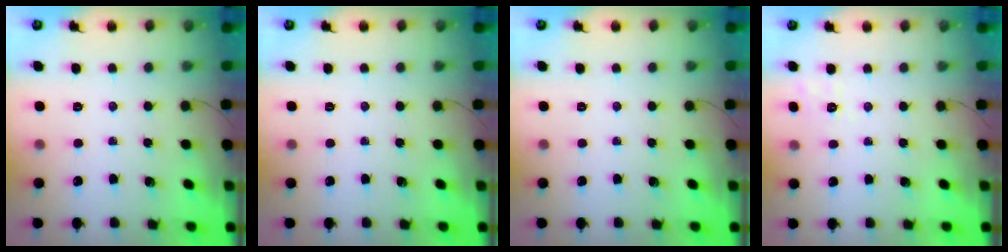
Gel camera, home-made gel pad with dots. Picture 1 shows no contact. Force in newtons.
{"total": 0.0}
{"total": 0.0}
{"total": 3.3, "press": 2.7, "slide": 1.9}